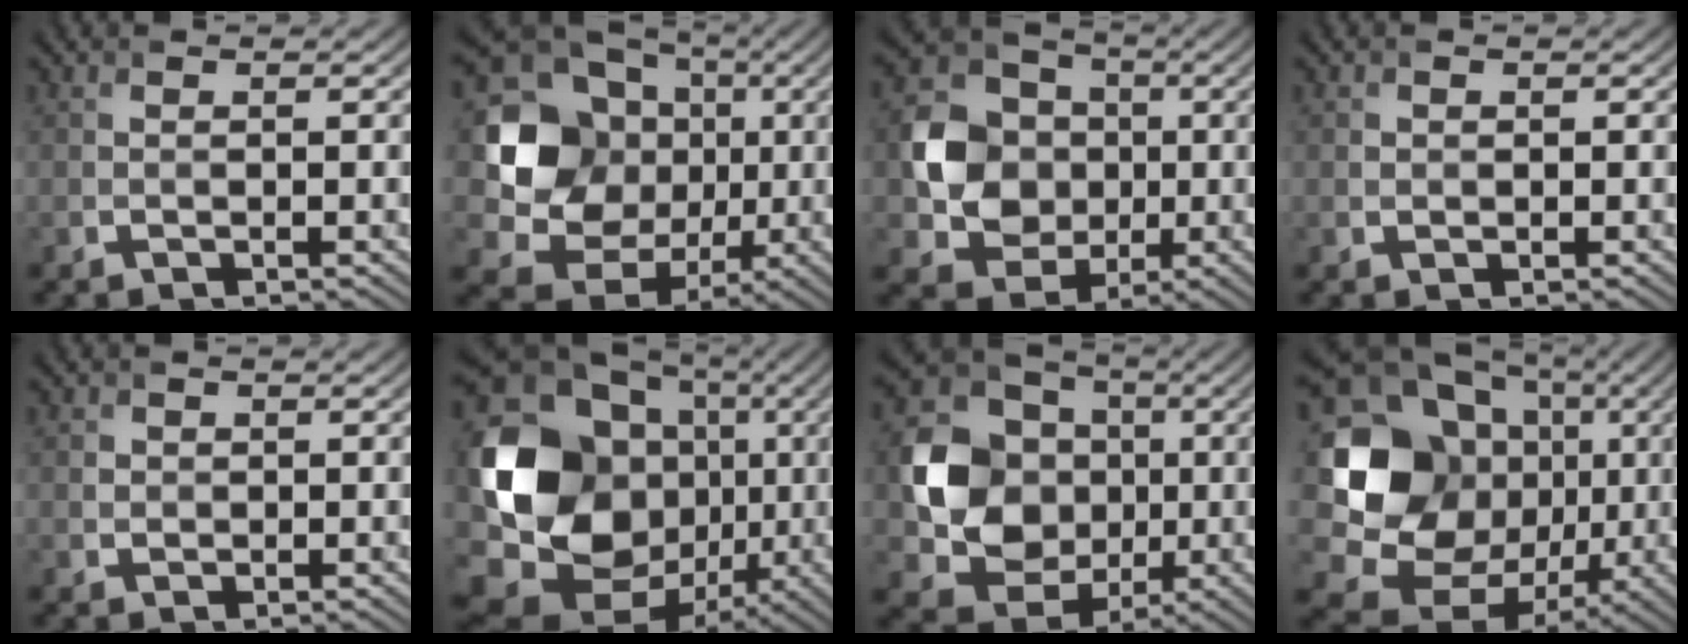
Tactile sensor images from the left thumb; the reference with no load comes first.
{"total": 17.5, "force": [1.5, 15.2, 8.6], "torque": [-0.201, -0.009, 0.031]}
{"total": 11.3, "force": [-0.4, 9.8, 5.6], "torque": [-0.136, -0.003, -0.019]}
{"total": 0.8, "force": [0.1, 0.8, 0.2], "torque": [-0.002, -0.004, 0.001]}
{"total": 1.3, "force": [0.2, 1.2, 0.3], "torque": [-0.004, -0.005, 0.003]}
{"total": 20.9, "force": [-0.1, 16.6, 12.7], "torque": [-0.284, -0.031, 0.022]}
{"total": 14.7, "force": [-0.1, 12.8, 7.2], "torque": [-0.177, -0.026, -0.008]}
{"total": 19.6, "force": [0.7, 16.3, 10.8], "torque": [-0.251, -0.030, 0.035]}